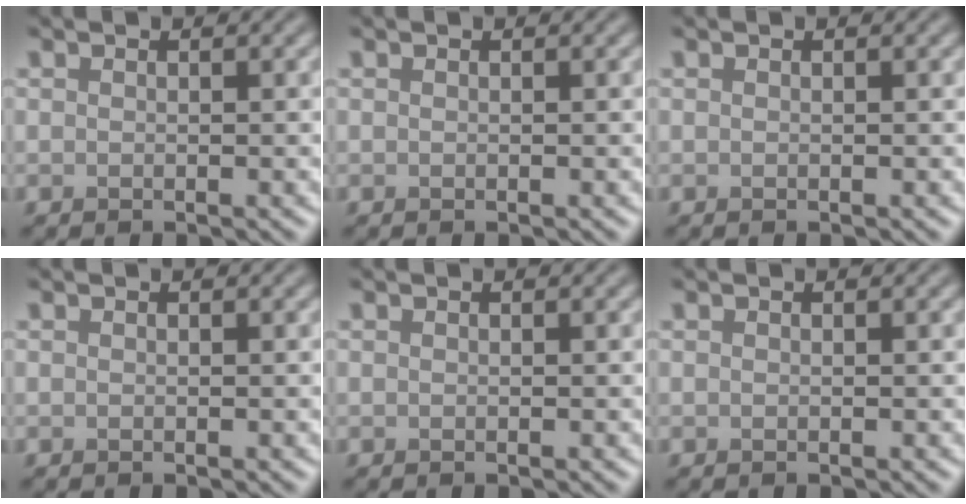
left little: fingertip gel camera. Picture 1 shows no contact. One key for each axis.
{"total": 0.0}
{"total": 0.0}
{"total": 0.0}
{"total": 0.0}
{"total": 0.0}